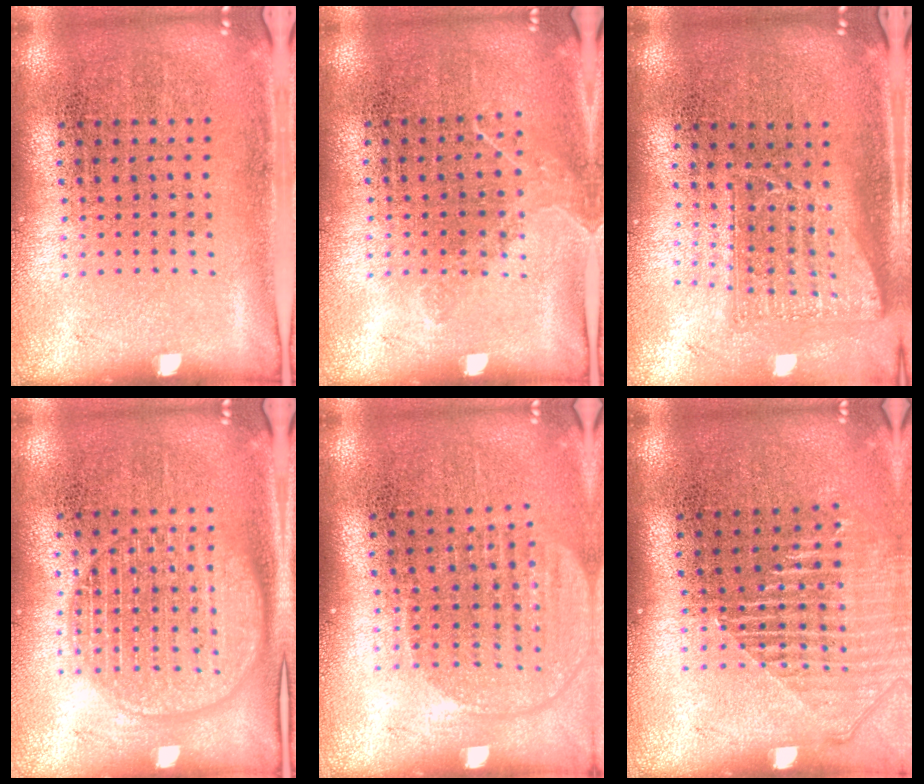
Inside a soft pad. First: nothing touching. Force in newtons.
{"total": 1.0, "press": 0.9, "slide": 0.5}
{"total": 1.7, "press": 1.4, "slide": 1.0}
{"total": 1.8, "press": 1.8, "slide": 0.2}
{"total": 1.7, "press": 1.5, "slide": 0.8}
{"total": 1.4, "press": 1.3, "slide": 0.5}